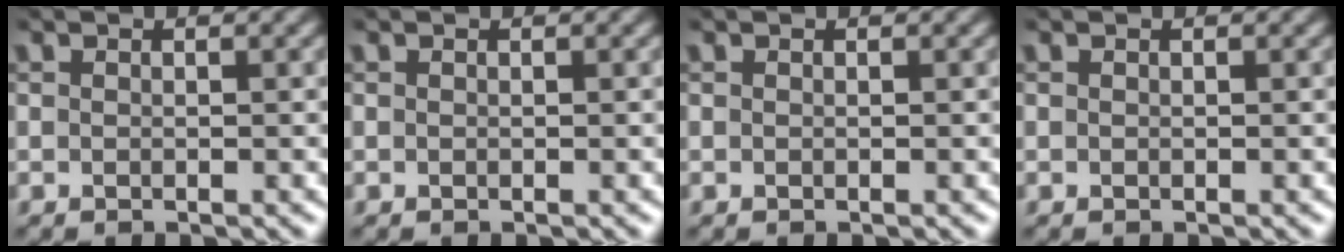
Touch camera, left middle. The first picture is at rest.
{"total": 0.0}
{"total": 0.0}
{"total": 0.0}